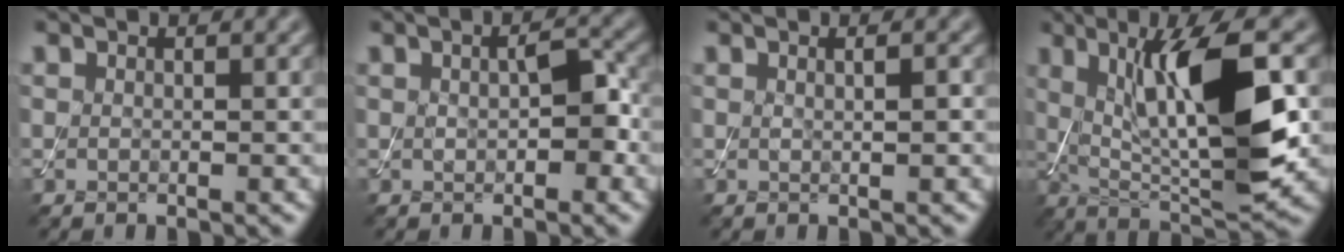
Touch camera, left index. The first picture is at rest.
{"total": 3.0, "force": [0.0, 1.4, 2.7], "torque": [-0.044, 0.001, 0.000]}
{"total": 1.3, "force": [0.3, 0.3, 1.2], "torque": [-0.013, -0.006, 0.002]}
{"total": 10.9, "force": [2.0, 2.9, 10.3], "torque": [-0.159, -0.001, 0.038]}